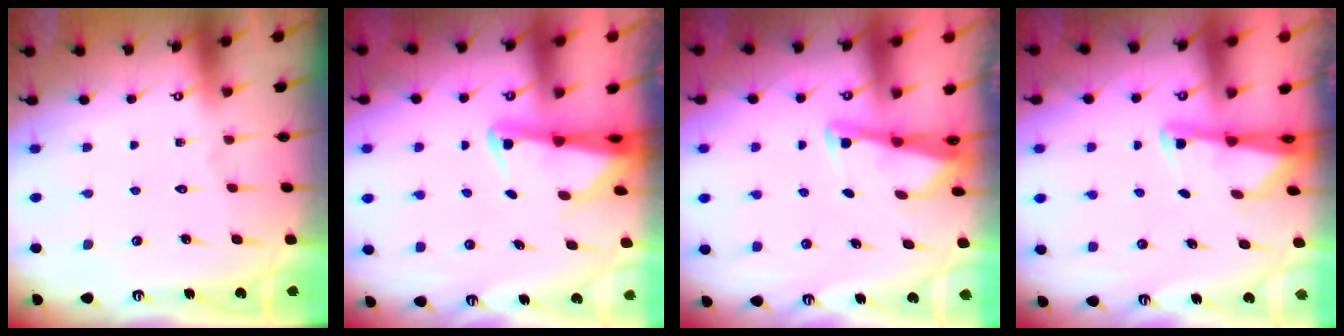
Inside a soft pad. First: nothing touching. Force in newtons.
{"total": 2.6, "press": 2.6, "slide": 0.5}
{"total": 2.5, "press": 2.5, "slide": 0.1}
{"total": 2.1, "press": 2.0, "slide": 0.3}